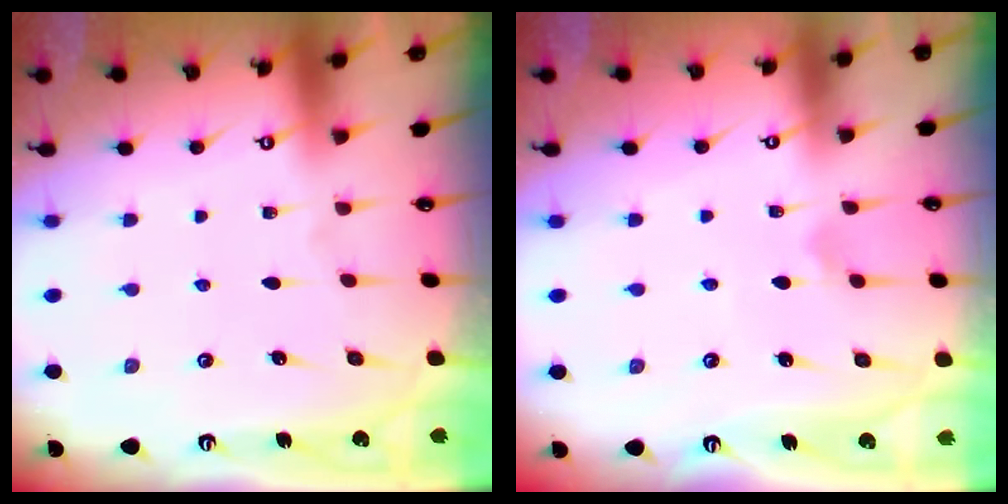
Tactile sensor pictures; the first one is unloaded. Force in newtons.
{"total": 1.3, "press": 1.2, "slide": 0.4}